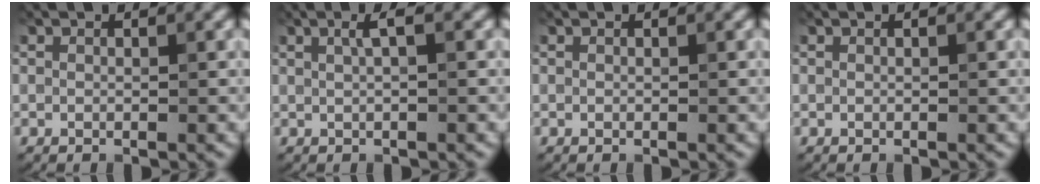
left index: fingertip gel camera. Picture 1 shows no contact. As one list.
[{"total": 1.8, "force": [0.6, 0.4, 1.6], "torque": [-0.029, 0.008, 0.008]}, {"total": 0.0}, {"total": 0.0}]